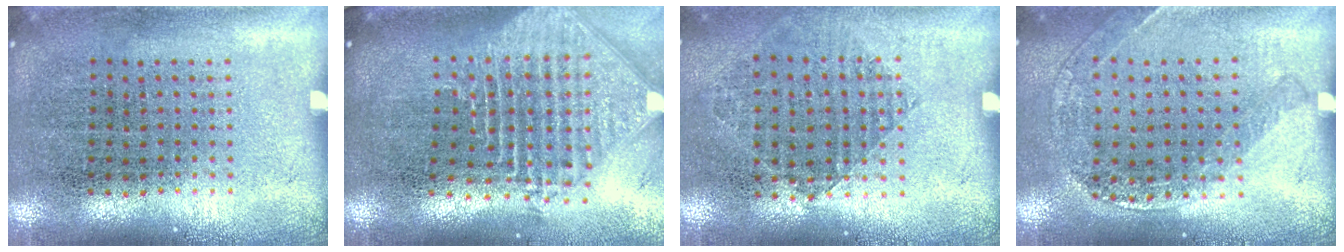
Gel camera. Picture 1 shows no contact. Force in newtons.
{"total": 2.3, "press": 1.8, "slide": 1.5}
{"total": 0.9, "press": 0.8, "slide": 0.4}
{"total": 1.2, "press": 1.2, "slide": 0.1}